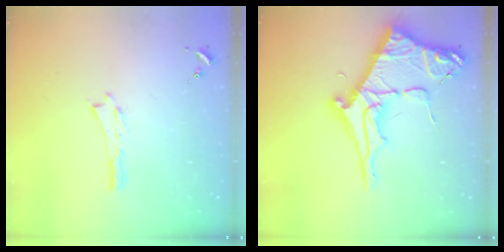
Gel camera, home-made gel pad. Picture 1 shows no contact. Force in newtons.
{"total": 10.1, "press": 10.1, "slide": 1.1}